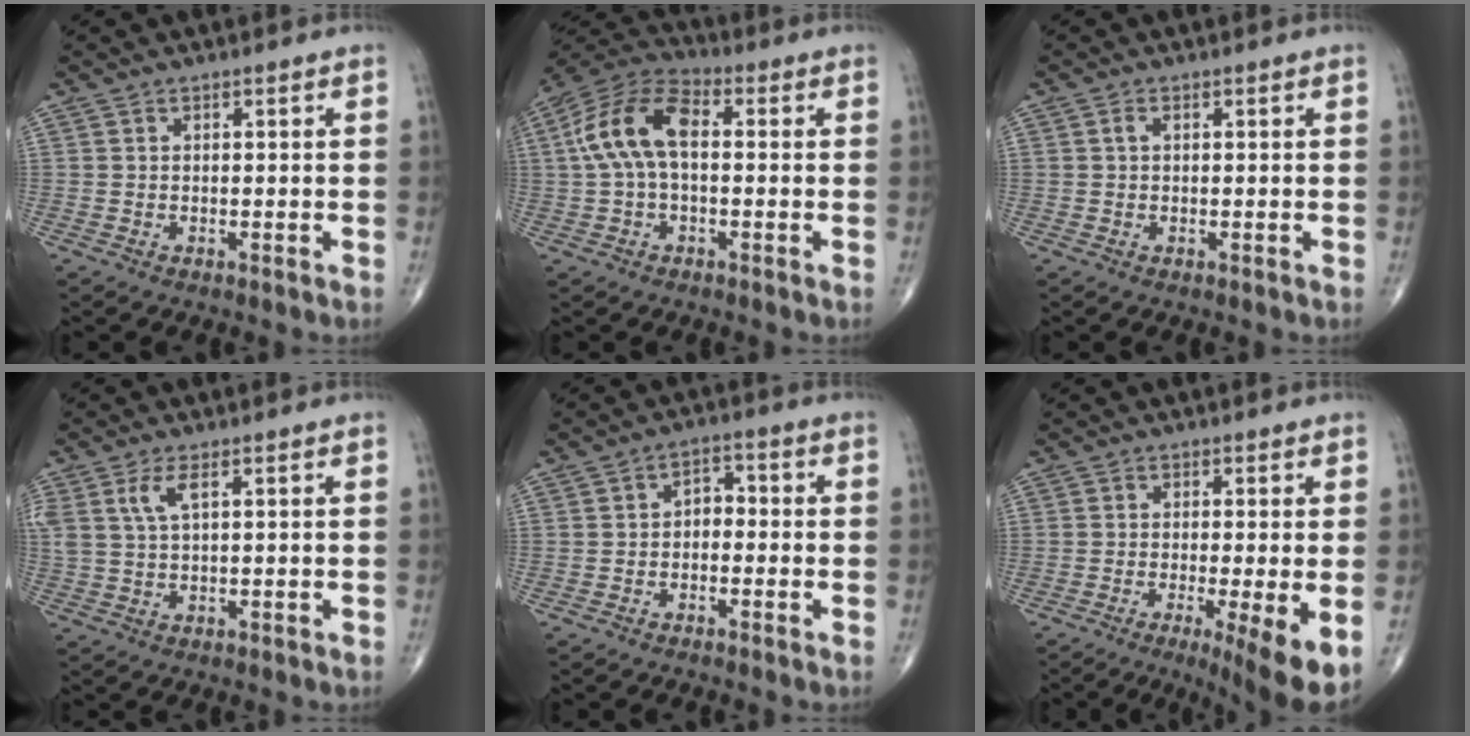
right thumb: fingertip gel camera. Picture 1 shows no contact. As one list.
[{"total": 12.4, "force": [1.0, 6.7, 10.3], "torque": [-0.209, 0.037, 0.008]}, {"total": 1.0, "force": [0.2, 0.6, 0.8], "torque": [-0.015, 0.004, 0.004]}, {"total": 4.4, "force": [1.8, 1.4, 3.7], "torque": [-0.093, 0.000, 0.044]}, {"total": 3.4, "force": [-0.7, 2.4, 2.3], "torque": [-0.016, 0.019, -0.025]}, {"total": 9.1, "force": [-3.2, 1.2, 8.5], "torque": [-0.126, -0.023, -0.050]}]